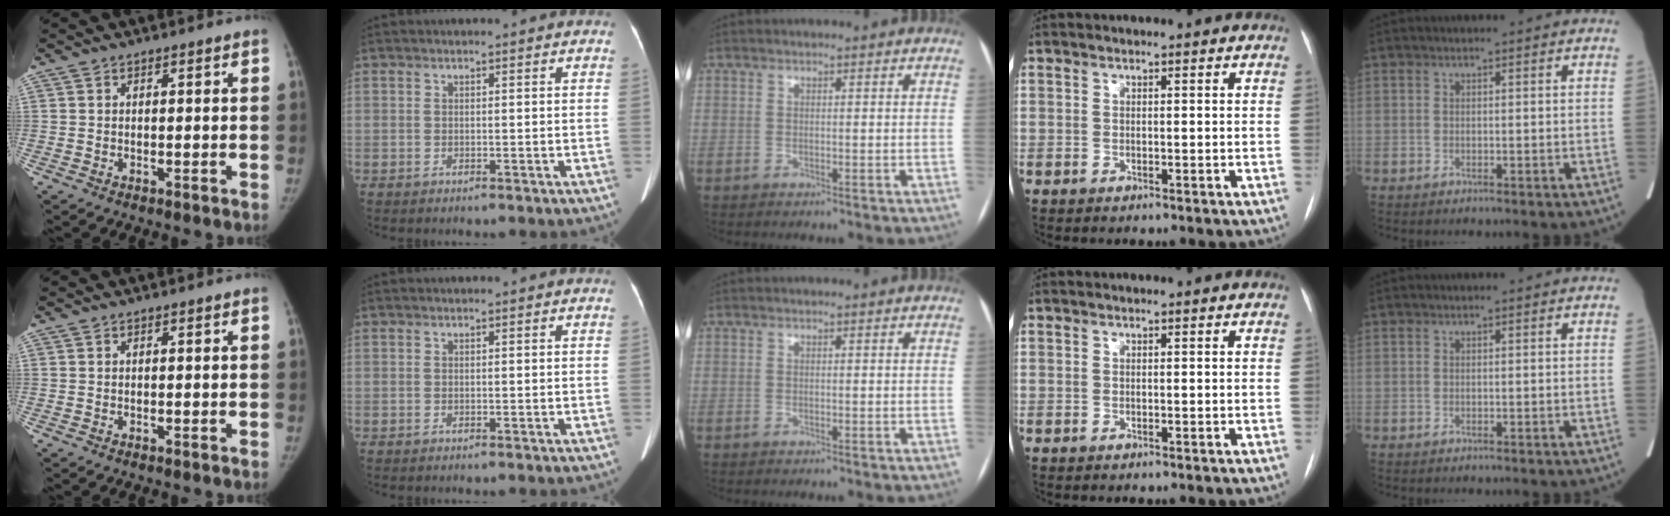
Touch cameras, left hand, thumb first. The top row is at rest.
{}